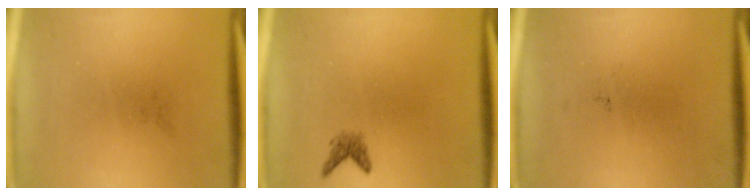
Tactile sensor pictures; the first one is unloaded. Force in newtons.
{"total": 1.4}
{"total": 0.0}